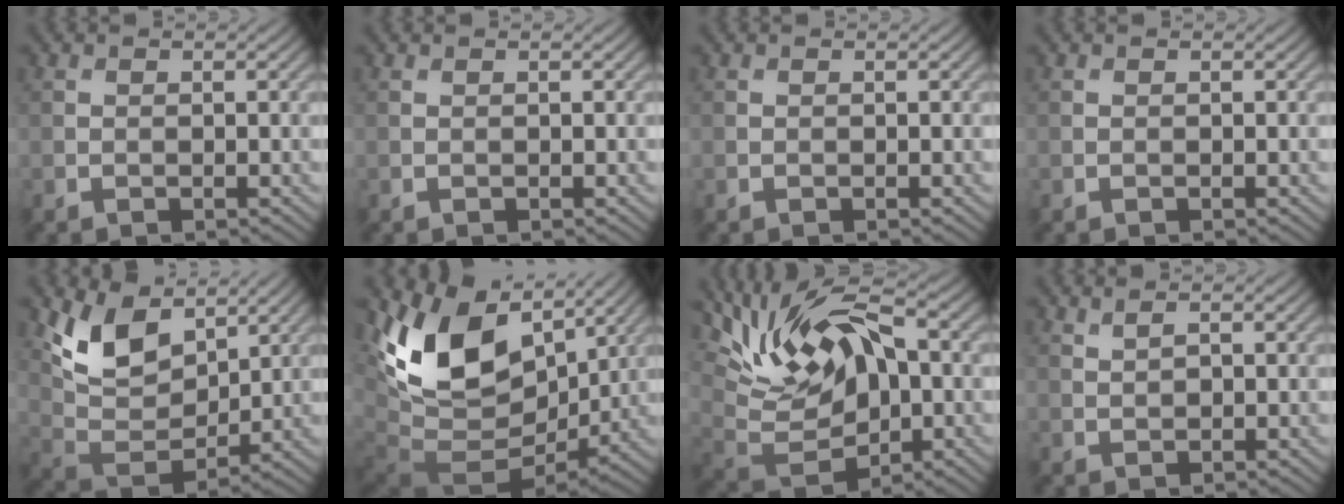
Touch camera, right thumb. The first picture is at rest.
{"total": 0.0}
{"total": 0.0}
{"total": 0.0}
{"total": 9.2, "force": [5.4, 5.1, 5.4], "torque": [-0.120, -0.011, 0.105]}
{"total": 14.8, "force": [4.9, 9.8, 10.0], "torque": [-0.219, -0.001, 0.100]}
{"total": 13.2, "force": [4.1, 6.8, 10.6], "torque": [-0.219, 0.008, 0.073]}
{"total": 1.2, "force": [0.7, 0.4, 0.9], "torque": [-0.021, 0.001, 0.018]}